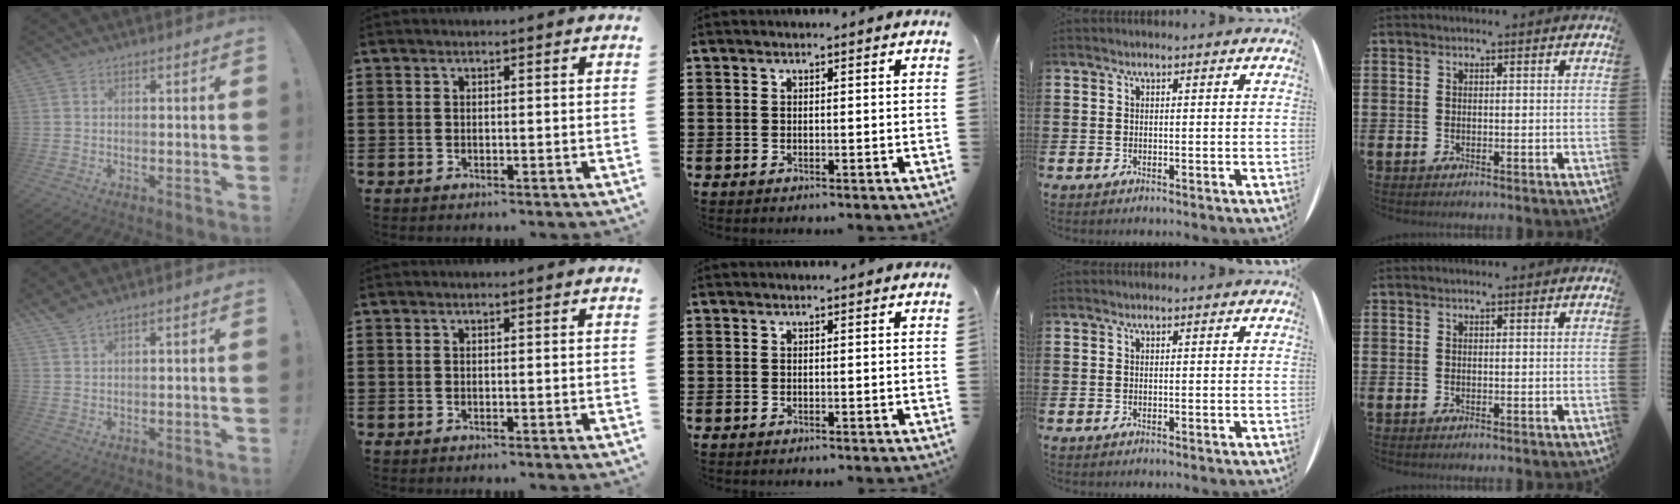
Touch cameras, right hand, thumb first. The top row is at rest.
{"thumb": {"total": 2.7, "force": [2.3, 0.1, 1.4], "torque": [-0.034, -0.011, 0.043]}}